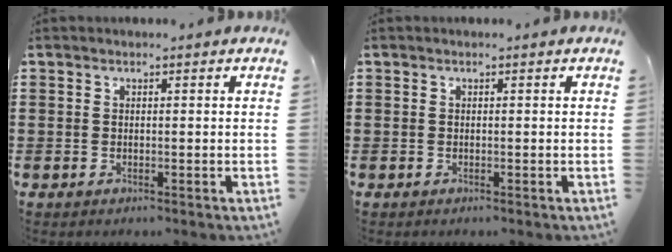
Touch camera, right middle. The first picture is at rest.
{"total": 0.0}